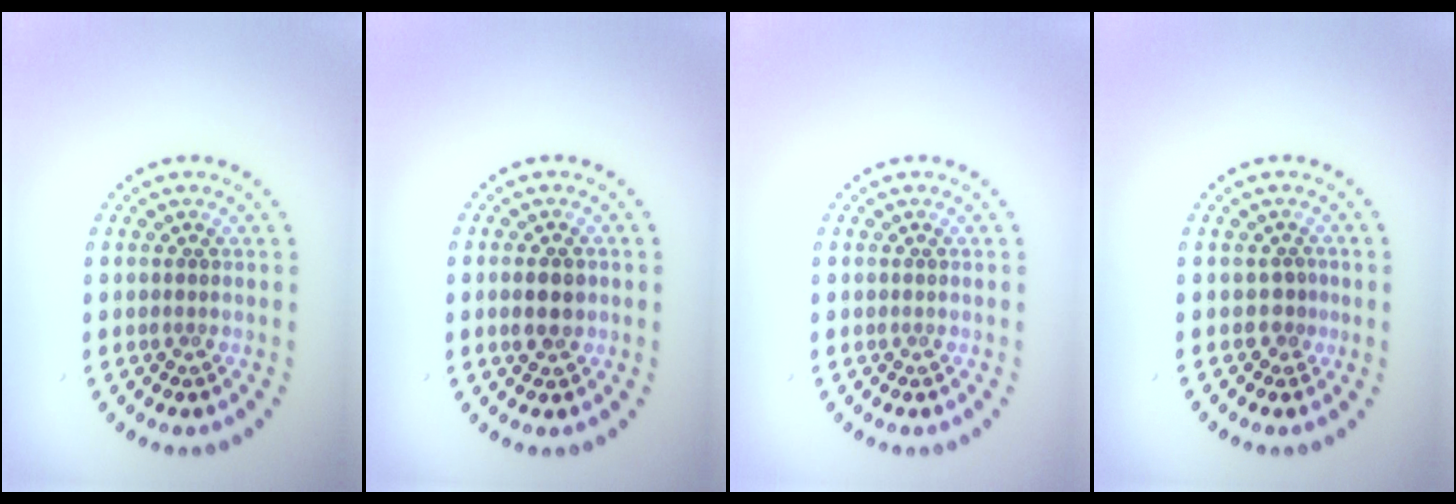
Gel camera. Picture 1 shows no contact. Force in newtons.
{"total": 2.3, "press": 2.3, "slide": 0.2}
{"total": 0.0}
{"total": 1.2, "press": 0.8, "slide": 0.9}